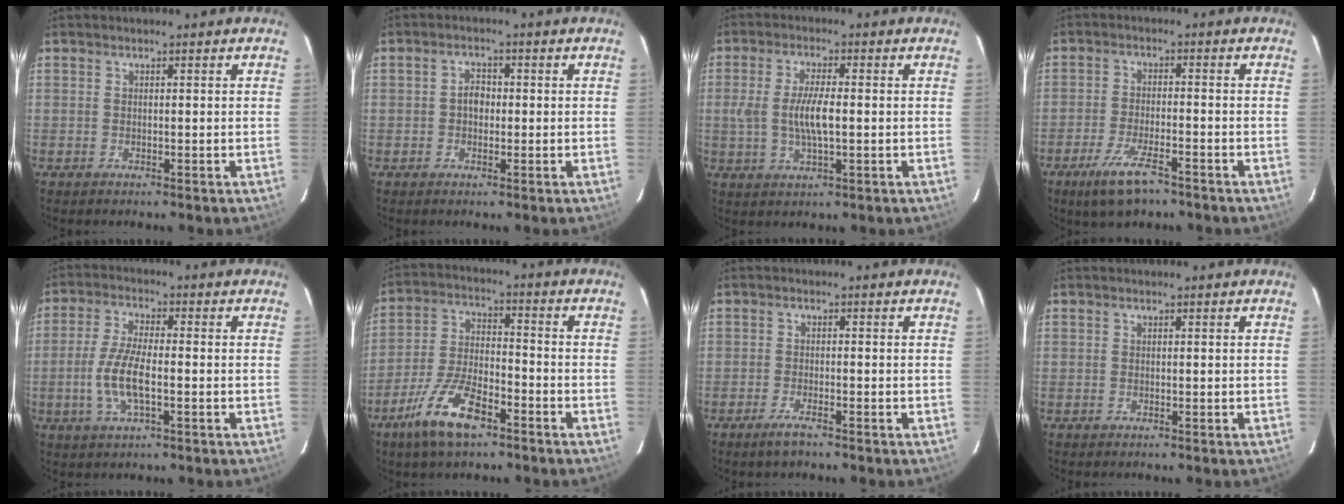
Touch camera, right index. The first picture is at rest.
{"total": 2.4, "force": [-0.3, 2.0, 1.4], "torque": [-0.024, 0.008, -0.007]}
{"total": 7.0, "force": [-0.4, 2.1, 6.7], "torque": [-0.133, -0.001, -0.006]}
{"total": 8.4, "force": [-5.6, 2.3, 5.7], "torque": [-0.134, -0.018, -0.100]}
{"total": 8.1, "force": [-2.0, 2.6, 7.4], "torque": [-0.157, -0.001, -0.041]}
{"total": 12.1, "force": [-7.7, 4.2, 8.4], "torque": [-0.182, -0.006, -0.143]}
{"total": 3.0, "force": [-2.3, 0.5, 1.9], "torque": [-0.049, -0.005, -0.045]}
{"total": 0.0}